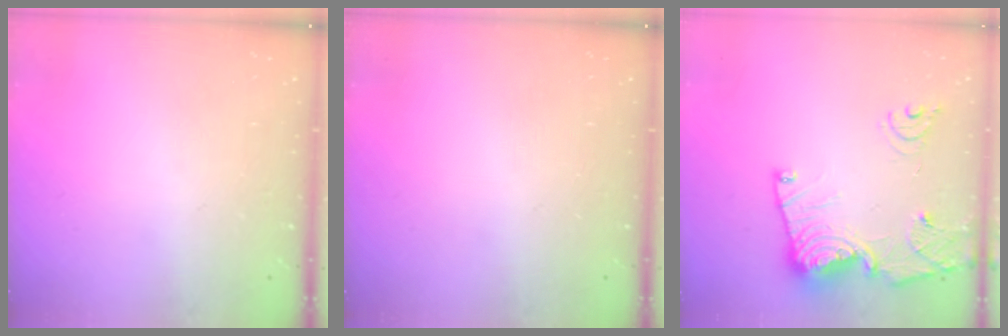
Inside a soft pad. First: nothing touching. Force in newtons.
{"total": 0.0}
{"total": 16.7, "press": 16.6, "slide": 1.6}